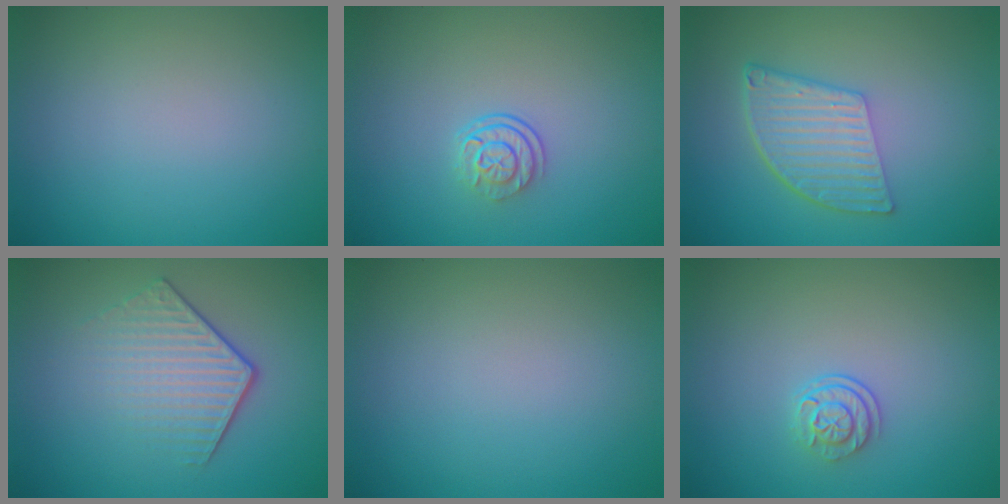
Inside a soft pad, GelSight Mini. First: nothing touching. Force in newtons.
{"total": 2.5, "press": 1.8, "slide": 1.8}
{"total": 5.7, "press": 4.0, "slide": 4.0}
{"total": 4.2, "press": 3.0, "slide": 2.9}
{"total": 0.0}
{"total": 2.2, "press": 1.7, "slide": 1.4}